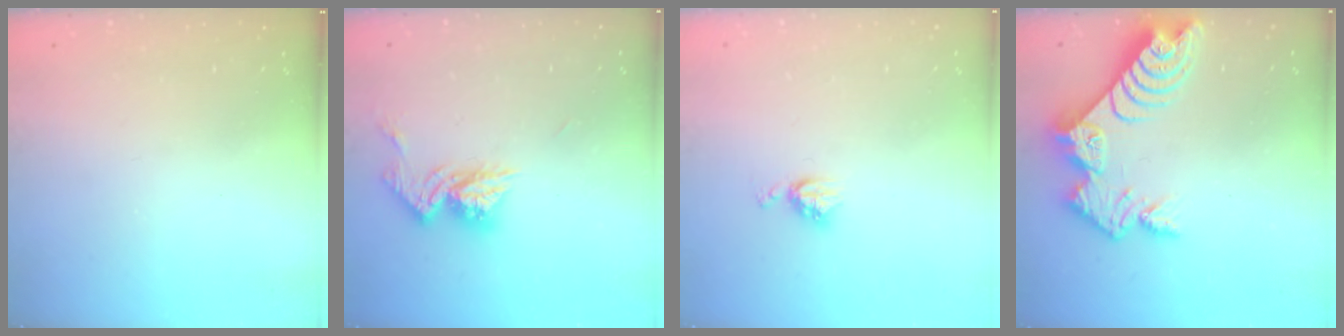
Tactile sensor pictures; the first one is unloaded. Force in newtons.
{"total": 11.5, "press": 11.4, "slide": 1.0}
{"total": 4.6, "press": 4.6, "slide": 0.4}
{"total": 12.8, "press": 12.8, "slide": 1.0}